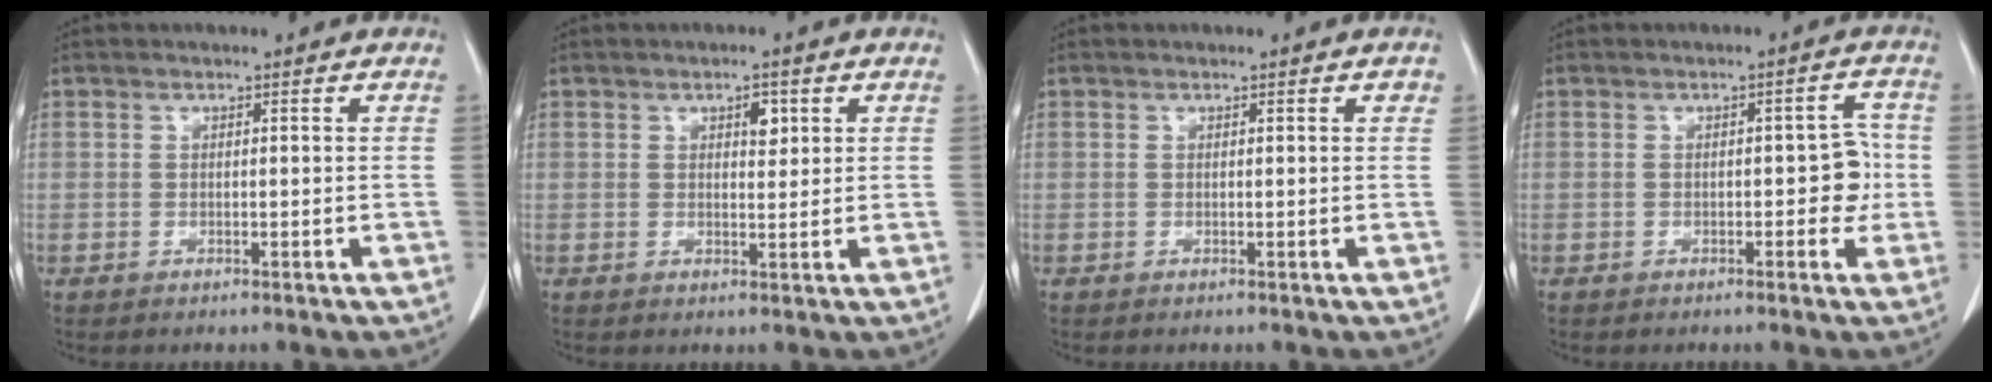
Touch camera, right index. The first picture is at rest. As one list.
[{"total": 2.6, "force": [1.2, 1.2, 2.0], "torque": [-0.027, -0.002, 0.017]}, {"total": 0.7, "force": [0.4, 0.2, 0.5], "torque": [-0.001, 0.001, 0.002]}, {"total": 3.9, "force": [-0.5, 1.8, 3.4], "torque": [-0.036, 0.018, -0.005]}]